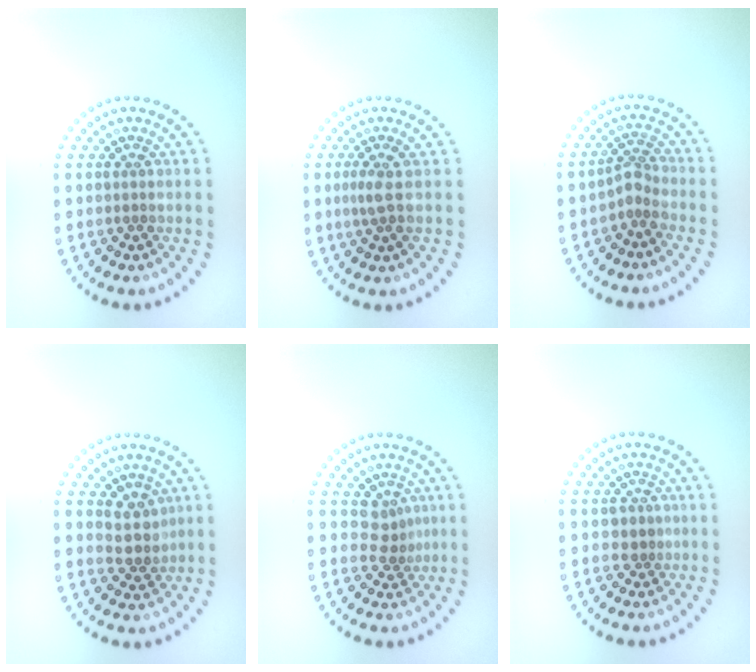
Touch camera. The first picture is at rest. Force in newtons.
{"total": 1.8, "press": 1.4, "slide": 1.1}
{"total": 1.9, "press": 1.4, "slide": 1.3}
{"total": 2.6, "press": 2.2, "slide": 1.3}
{"total": 2.1, "press": 1.5, "slide": 1.5}
{"total": 1.2, "press": 0.9, "slide": 0.7}